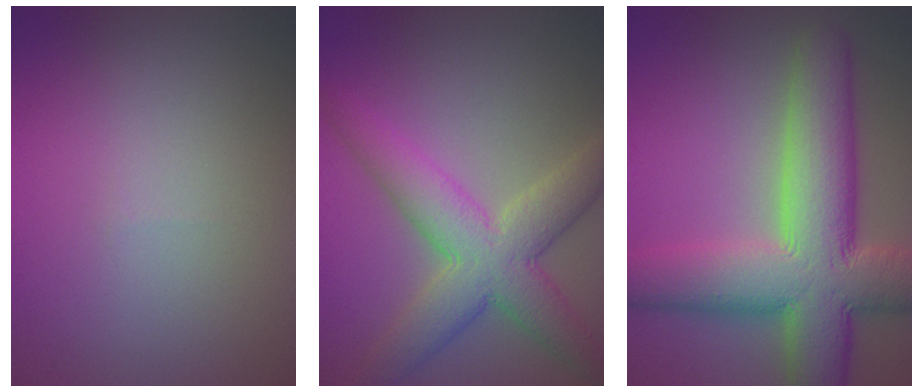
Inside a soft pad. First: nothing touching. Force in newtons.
{"total": 8.1, "press": 8.1, "slide": 0.2}
{"total": 12.1, "press": 12.0, "slide": 0.8}